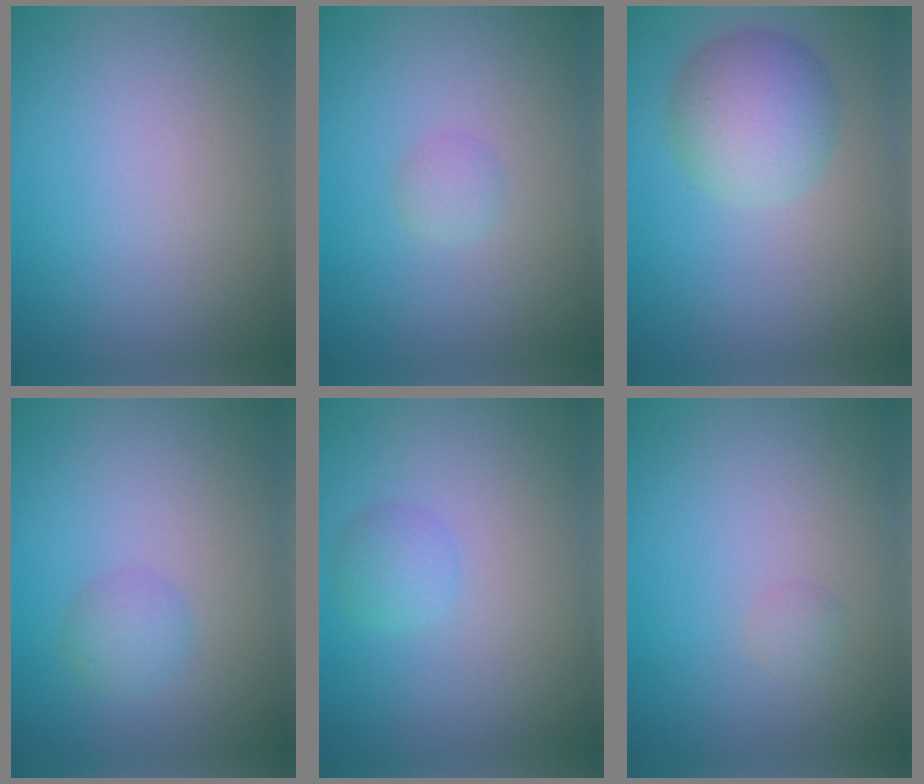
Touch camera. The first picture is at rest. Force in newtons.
{"total": 1.0, "press": 1.0, "slide": 0.0}
{"total": 4.9, "press": 4.9, "slide": 0.1}
{"total": 1.8, "press": 1.8, "slide": 0.0}
{"total": 1.5, "press": 1.5, "slide": 0.0}
{"total": 0.8, "press": 0.8, "slide": 0.0}